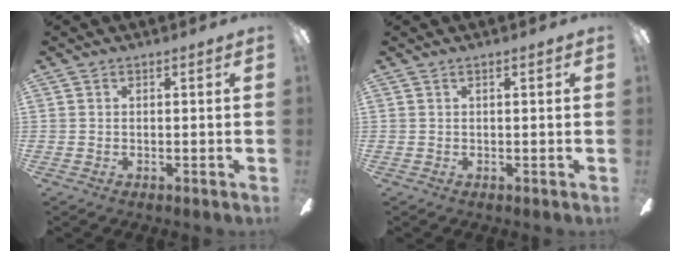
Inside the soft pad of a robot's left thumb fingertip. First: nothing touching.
{"total": 0.8, "force": [0.4, 0.1, 0.7], "torque": [-0.015, 0.001, 0.007]}